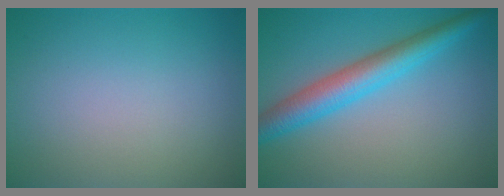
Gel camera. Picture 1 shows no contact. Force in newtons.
{"total": 5.0, "press": 5.0, "slide": 0.1}